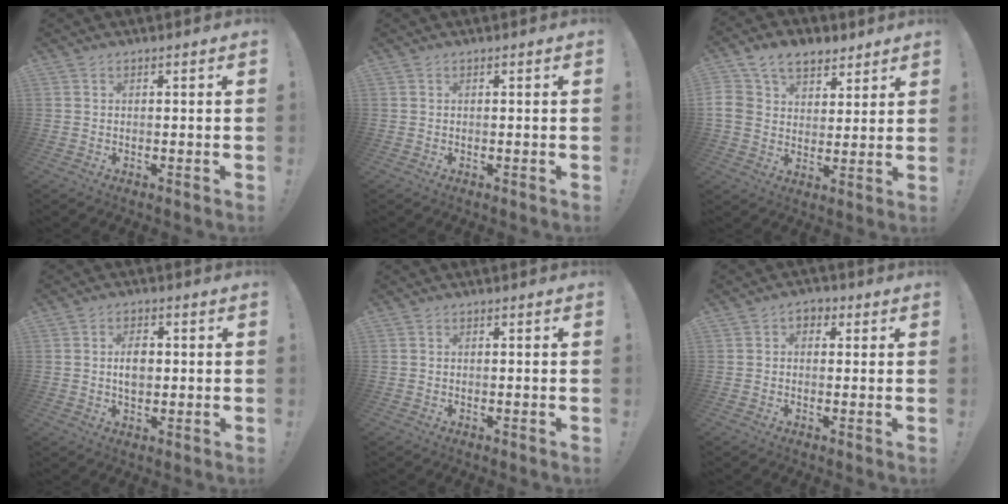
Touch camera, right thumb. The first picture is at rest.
{"total": 0.0}
{"total": 12.0, "force": [6.1, 8.9, 5.3], "torque": [-0.095, -0.019, 0.124]}
{"total": 5.8, "force": [0.5, 3.8, 4.2], "torque": [-0.059, -0.002, 0.003]}
{"total": 0.0}
{"total": 3.3, "force": [0.6, 2.6, 1.9], "torque": [-0.022, 0.004, 0.009]}